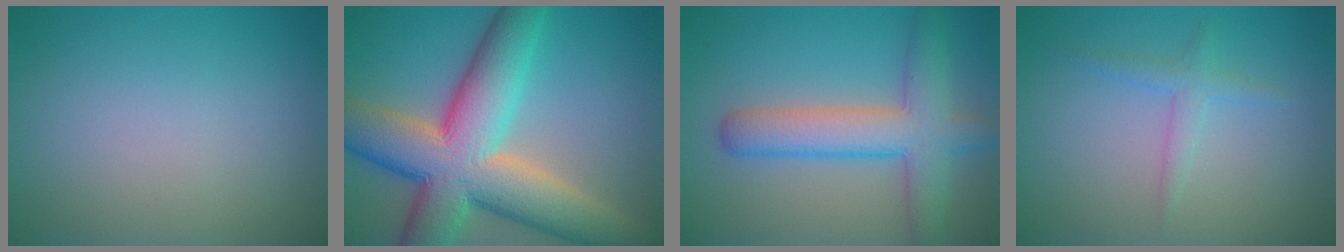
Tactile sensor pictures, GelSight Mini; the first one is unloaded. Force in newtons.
{"total": 13.2, "press": 13.2, "slide": 0.9}
{"total": 6.2, "press": 6.2, "slide": 0.3}
{"total": 1.6, "press": 1.6, "slide": 0.1}